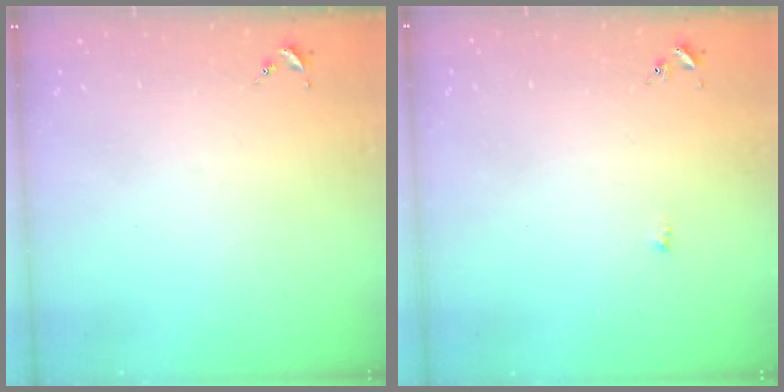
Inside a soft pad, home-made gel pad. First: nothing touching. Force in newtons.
{"total": 4.6, "press": 4.5, "slide": 0.5}